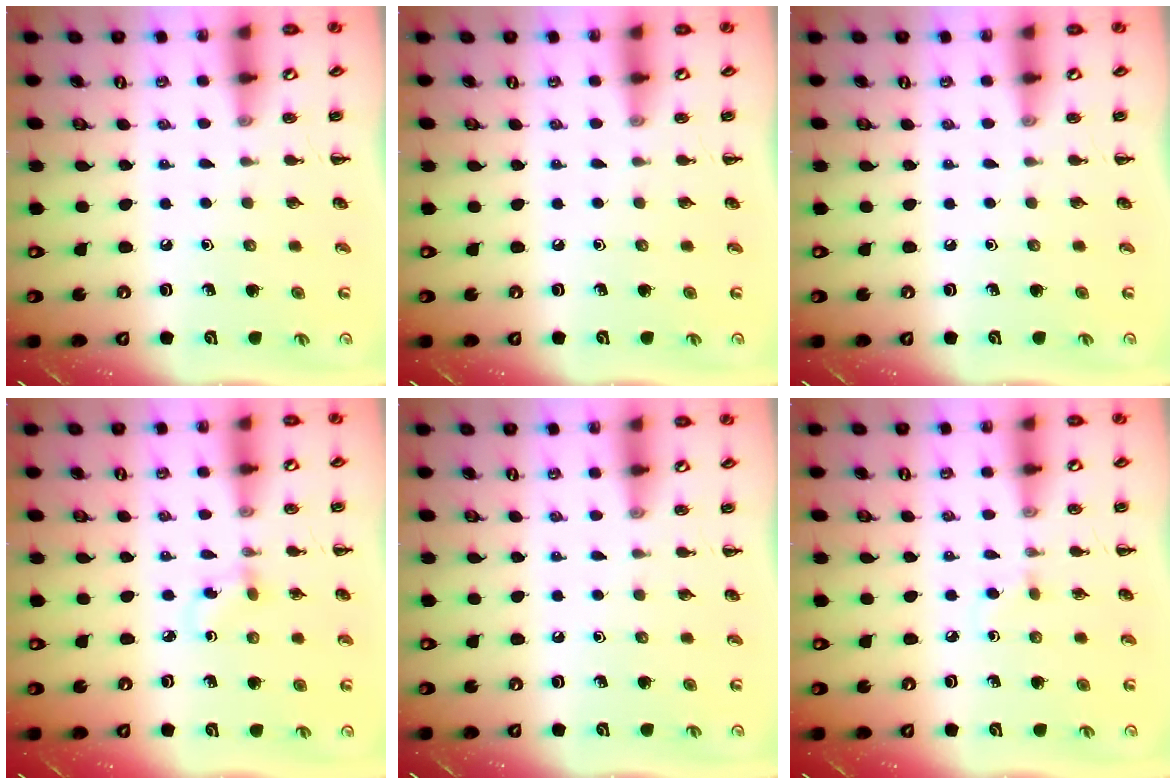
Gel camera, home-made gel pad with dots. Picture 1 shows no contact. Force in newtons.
{"total": 0.0}
{"total": 0.0}
{"total": 1.6, "press": 1.4, "slide": 0.7}
{"total": 0.0}
{"total": 2.4, "press": 2.1, "slide": 1.0}